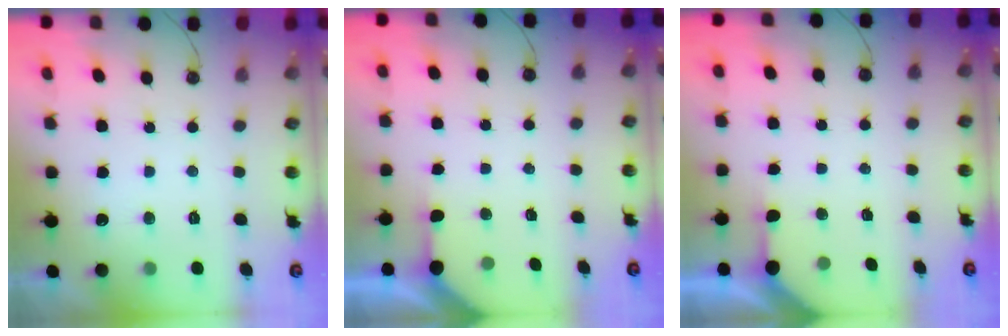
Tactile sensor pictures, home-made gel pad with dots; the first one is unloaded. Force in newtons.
{"total": 2.8, "press": 2.8, "slide": 0.3}
{"total": 2.8, "press": 2.8, "slide": 0.3}